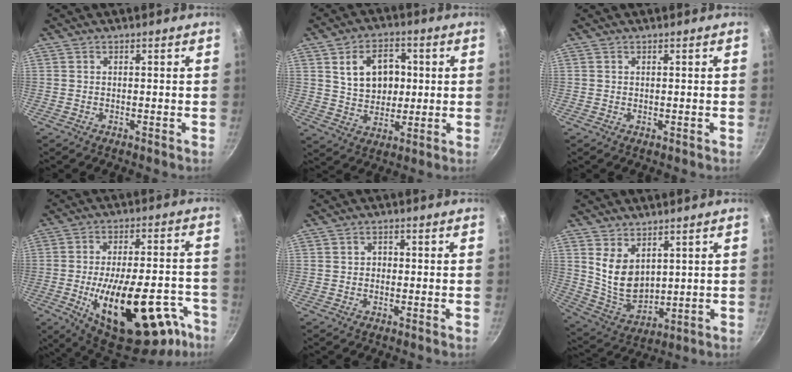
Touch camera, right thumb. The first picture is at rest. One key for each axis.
{"total": 11.6, "fx": 2.5, "fy": 8.6, "fz": 7.4, "tx": -0.085, "ty": -0.002, "tz": 0.046}
{"total": 0.0}
{"total": 29.1, "fx": -12.6, "fy": 13.0, "fz": 22.8, "tx": -0.282, "ty": 0.040, "tz": -0.169}
{"total": 1.4, "fx": -0.1, "fy": 1.2, "fz": 0.7, "tx": -0.007, "ty": 0.002, "tz": -0.004}
{"total": 9.9, "fx": 3.7, "fy": 6.4, "fz": 6.6, "tx": -0.100, "ty": -0.040, "tz": 0.091}